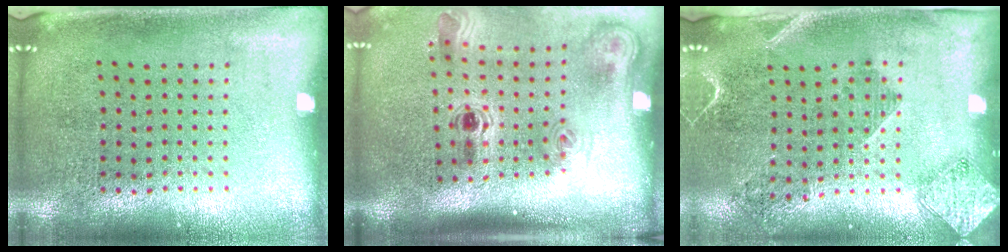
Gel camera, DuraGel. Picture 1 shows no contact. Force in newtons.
{"total": 2.3, "press": 1.5, "slide": 1.7}
{"total": 1.7, "press": 1.4, "slide": 1.0}